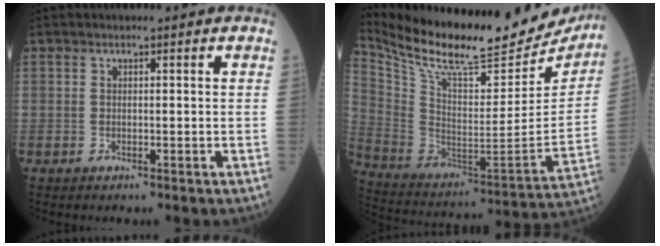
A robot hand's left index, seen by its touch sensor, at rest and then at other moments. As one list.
[{"total": 28.5, "force": [25.4, 5.8, 11.7], "torque": [-0.226, -0.070, 0.374]}]